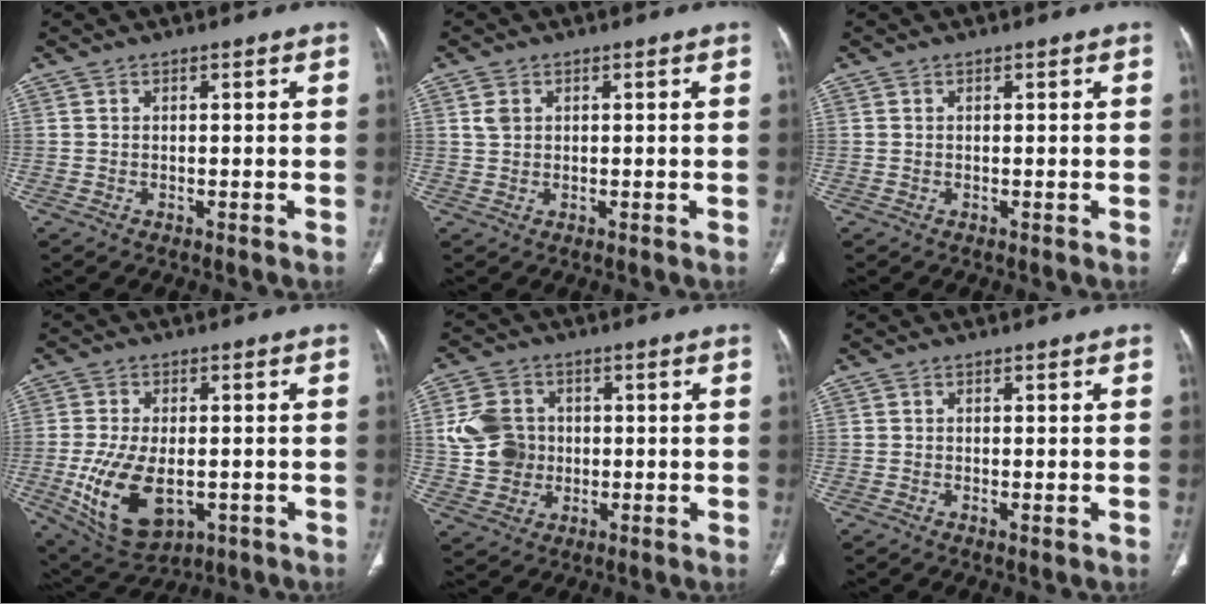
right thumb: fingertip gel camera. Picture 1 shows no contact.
{"total": 2.1, "force": [0.8, 1.5, 1.2], "torque": [-0.024, 0.002, 0.021]}
{"total": 0.0}
{"total": 13.0, "force": [-3.1, 7.3, 10.2], "torque": [-0.189, -0.005, -0.035]}
{"total": 9.9, "force": [0.7, 8.7, 4.7], "torque": [-0.068, 0.007, 0.014]}
{"total": 1.0, "force": [-0.3, 0.3, 0.9], "torque": [-0.021, -0.004, -0.006]}